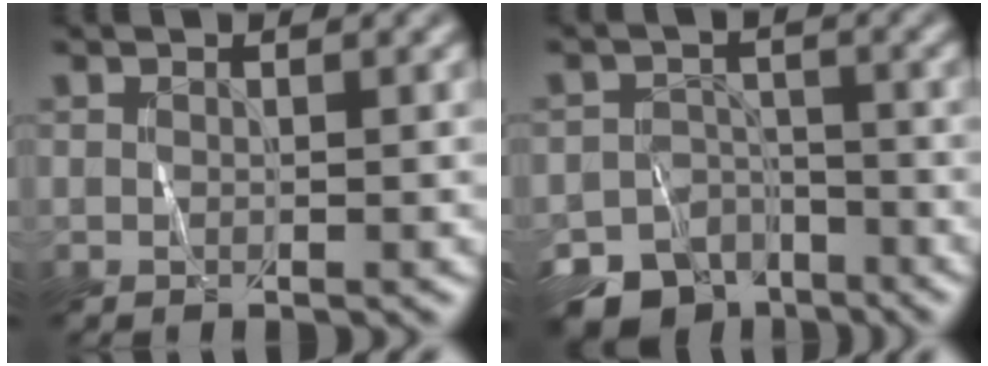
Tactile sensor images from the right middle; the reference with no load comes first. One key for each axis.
{"total": 7.8, "fx": -6.0, "fy": 4.7, "fz": 1.9, "tx": -0.018, "ty": -0.015, "tz": -0.092}